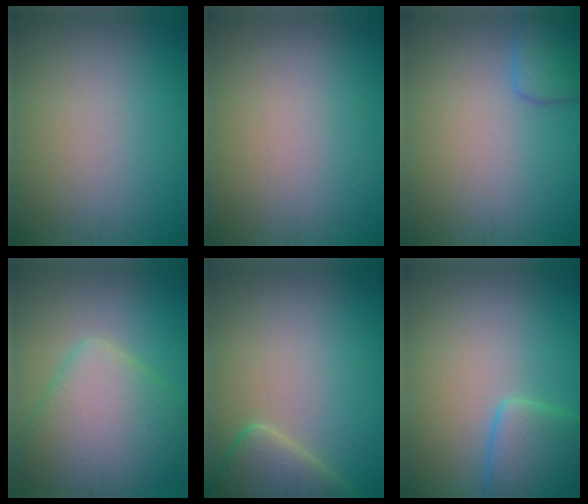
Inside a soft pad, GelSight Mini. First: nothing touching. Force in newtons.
{"total": 0.0}
{"total": 2.6, "press": 2.6, "slide": 0.1}
{"total": 7.4, "press": 7.4, "slide": 0.3}
{"total": 4.2, "press": 4.2, "slide": 0.4}
{"total": 3.8, "press": 3.8, "slide": 0.2}